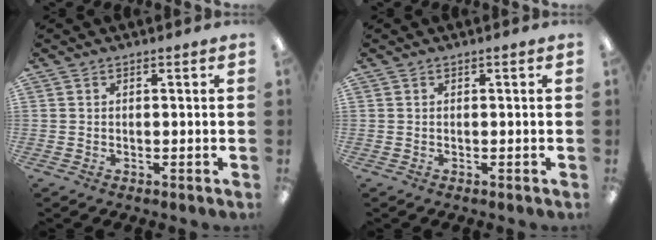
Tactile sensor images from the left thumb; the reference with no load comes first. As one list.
[{"total": 0.0}]